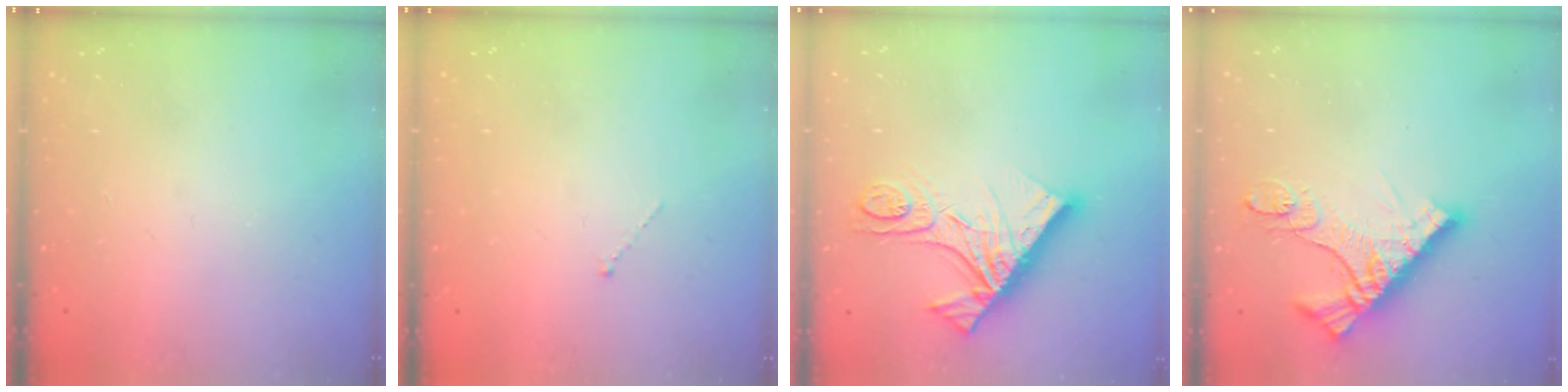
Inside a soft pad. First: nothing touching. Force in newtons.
{"total": 0.0}
{"total": 17.9, "press": 17.8, "slide": 2.0}
{"total": 12.3, "press": 12.2, "slide": 1.2}